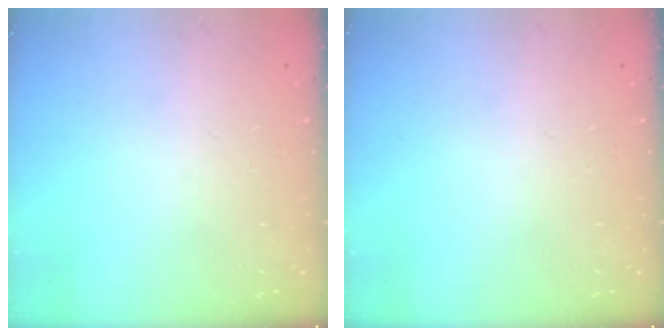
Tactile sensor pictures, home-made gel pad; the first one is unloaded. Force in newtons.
{"total": 0.0}